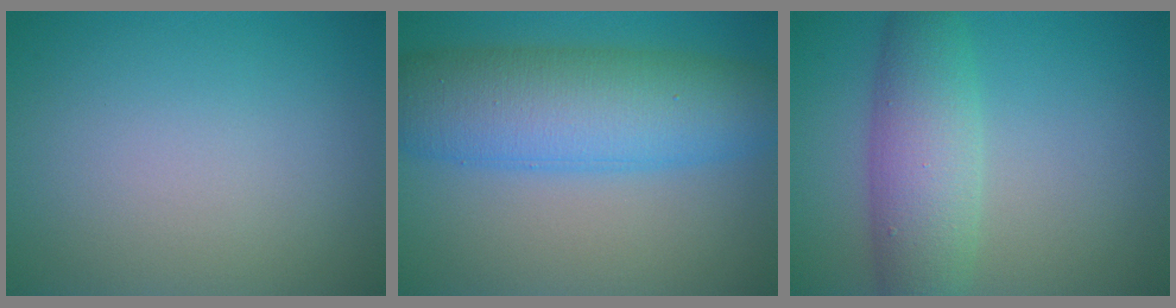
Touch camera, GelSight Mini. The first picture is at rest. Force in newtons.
{"total": 9.5, "press": 9.5, "slide": 0.3}
{"total": 5.8, "press": 5.8, "slide": 0.3}